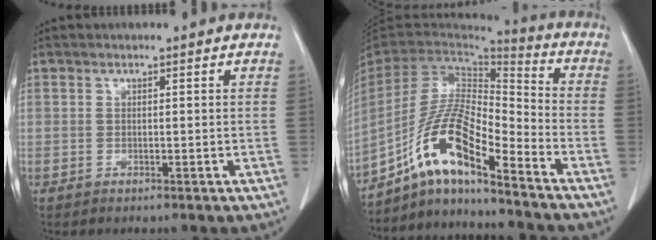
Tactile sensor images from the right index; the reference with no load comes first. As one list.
[{"total": 15.8, "force": [-10.1, 3.2, 11.8], "torque": [-0.239, 0.012, -0.183]}]